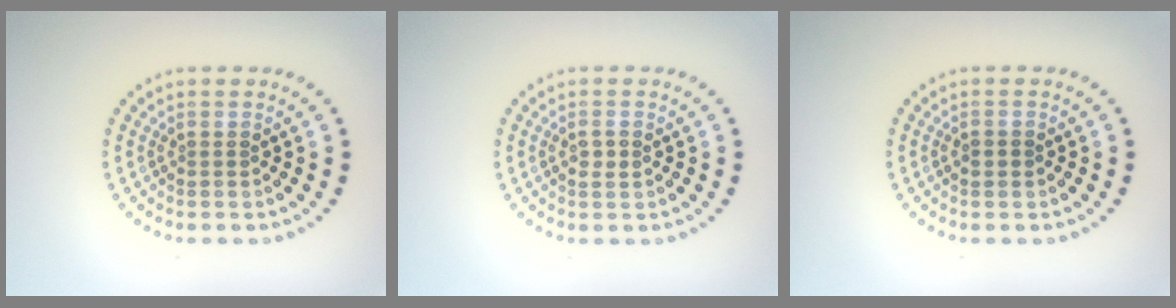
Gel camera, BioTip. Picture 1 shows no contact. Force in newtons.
{"total": 1.1, "press": 1.1, "slide": 0.2}
{"total": 1.3, "press": 1.3, "slide": 0.2}